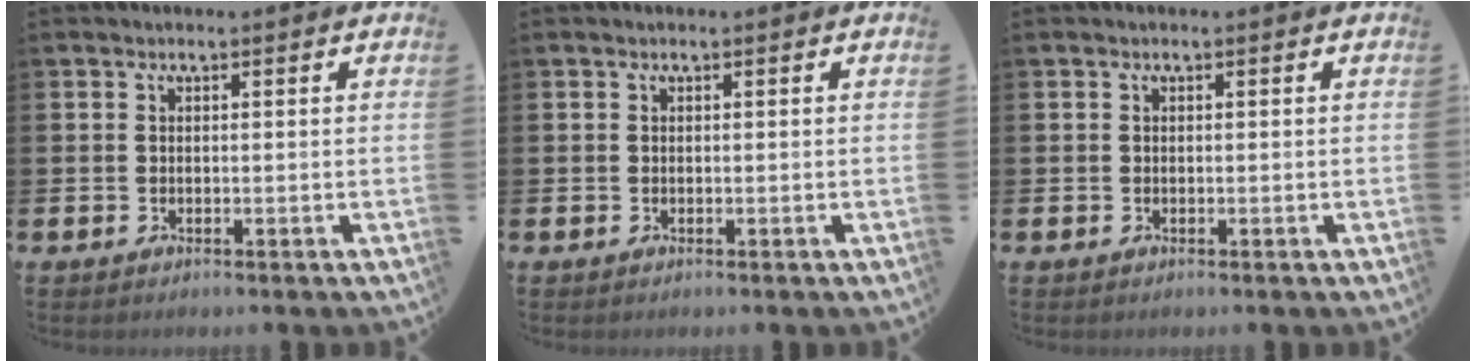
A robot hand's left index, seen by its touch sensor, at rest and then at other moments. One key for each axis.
{"total": 0.0}
{"total": 0.0}